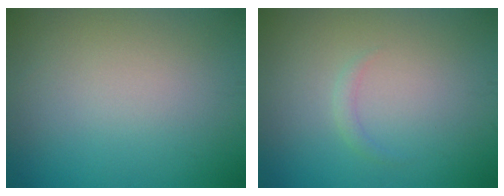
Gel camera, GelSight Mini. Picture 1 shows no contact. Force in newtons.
{"total": 0.8, "press": 0.8, "slide": 0.0}